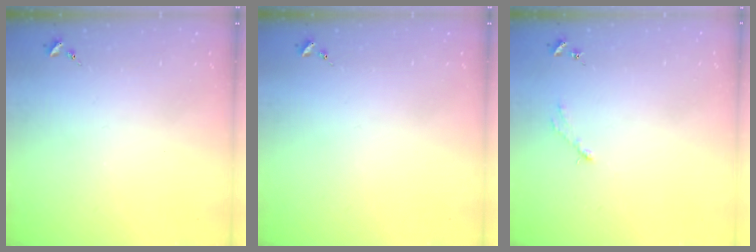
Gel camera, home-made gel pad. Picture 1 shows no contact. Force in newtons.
{"total": 0.0}
{"total": 2.8, "press": 2.8, "slide": 0.4}